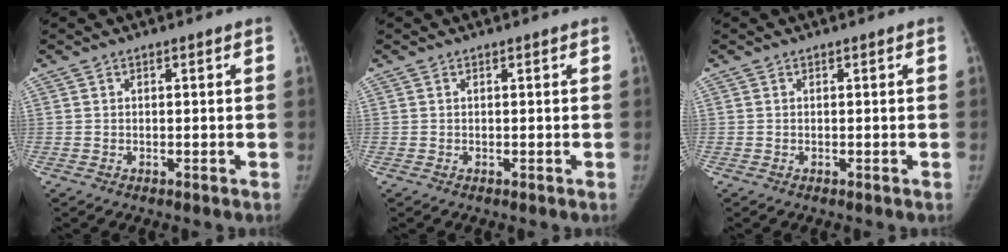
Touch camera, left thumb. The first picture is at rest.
{"total": 0.0}
{"total": 0.0}